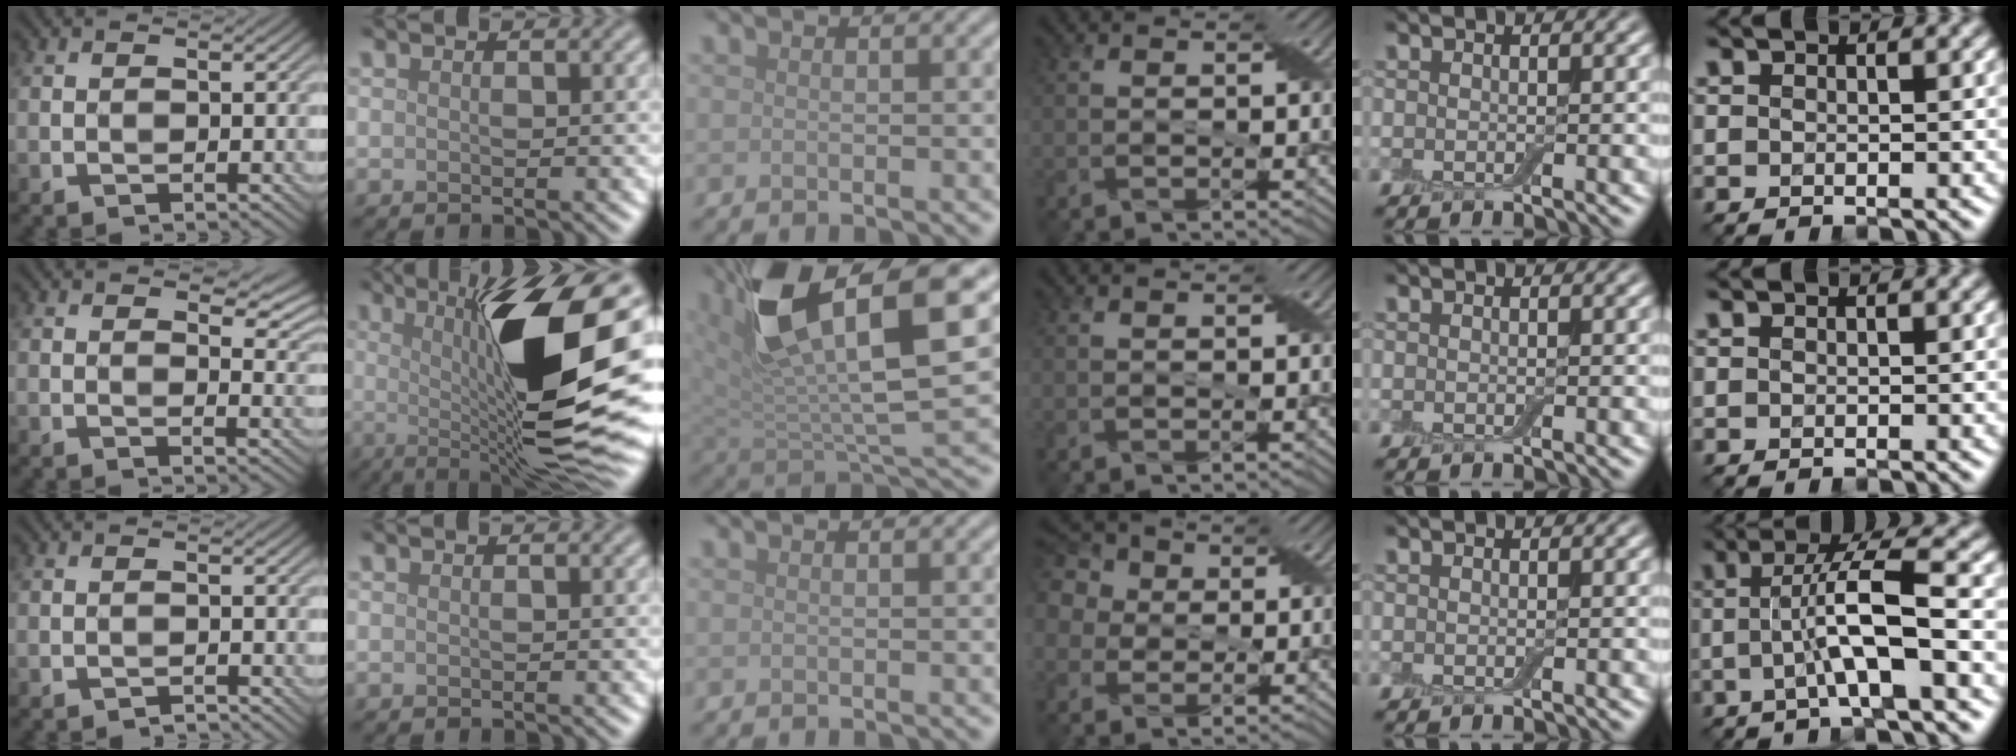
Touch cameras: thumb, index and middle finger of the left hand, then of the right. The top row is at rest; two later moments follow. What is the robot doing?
{"motion": "peel", "object": "adhesive wrap"}